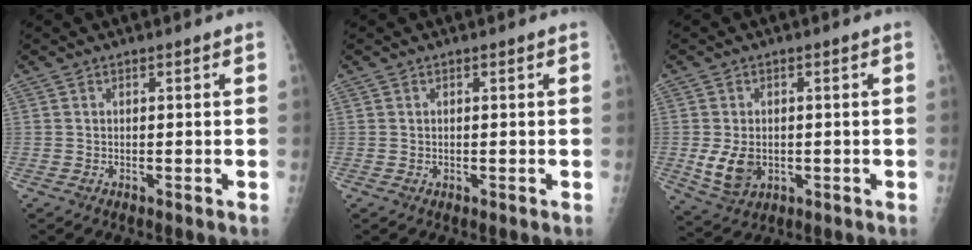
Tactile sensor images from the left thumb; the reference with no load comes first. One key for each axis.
{"total": 0.0}
{"total": 6.6, "fx": -1.1, "fy": 4.9, "fz": 4.4, "tx": -0.071, "ty": -0.006, "tz": -0.008}